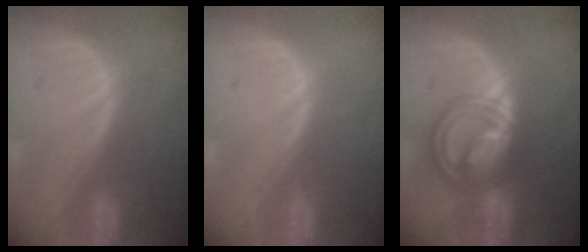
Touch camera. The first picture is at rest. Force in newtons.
{"total": 0.0}
{"total": 8.0, "press": 8.0, "slide": 0.5}